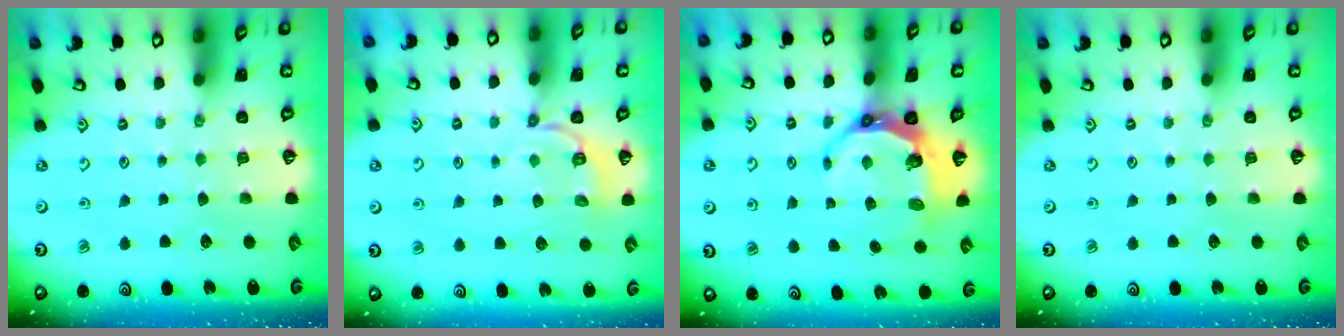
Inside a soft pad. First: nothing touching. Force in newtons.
{"total": 5.5, "press": 5.1, "slide": 1.9}
{"total": 8.8, "press": 7.8, "slide": 3.9}
{"total": 0.0}